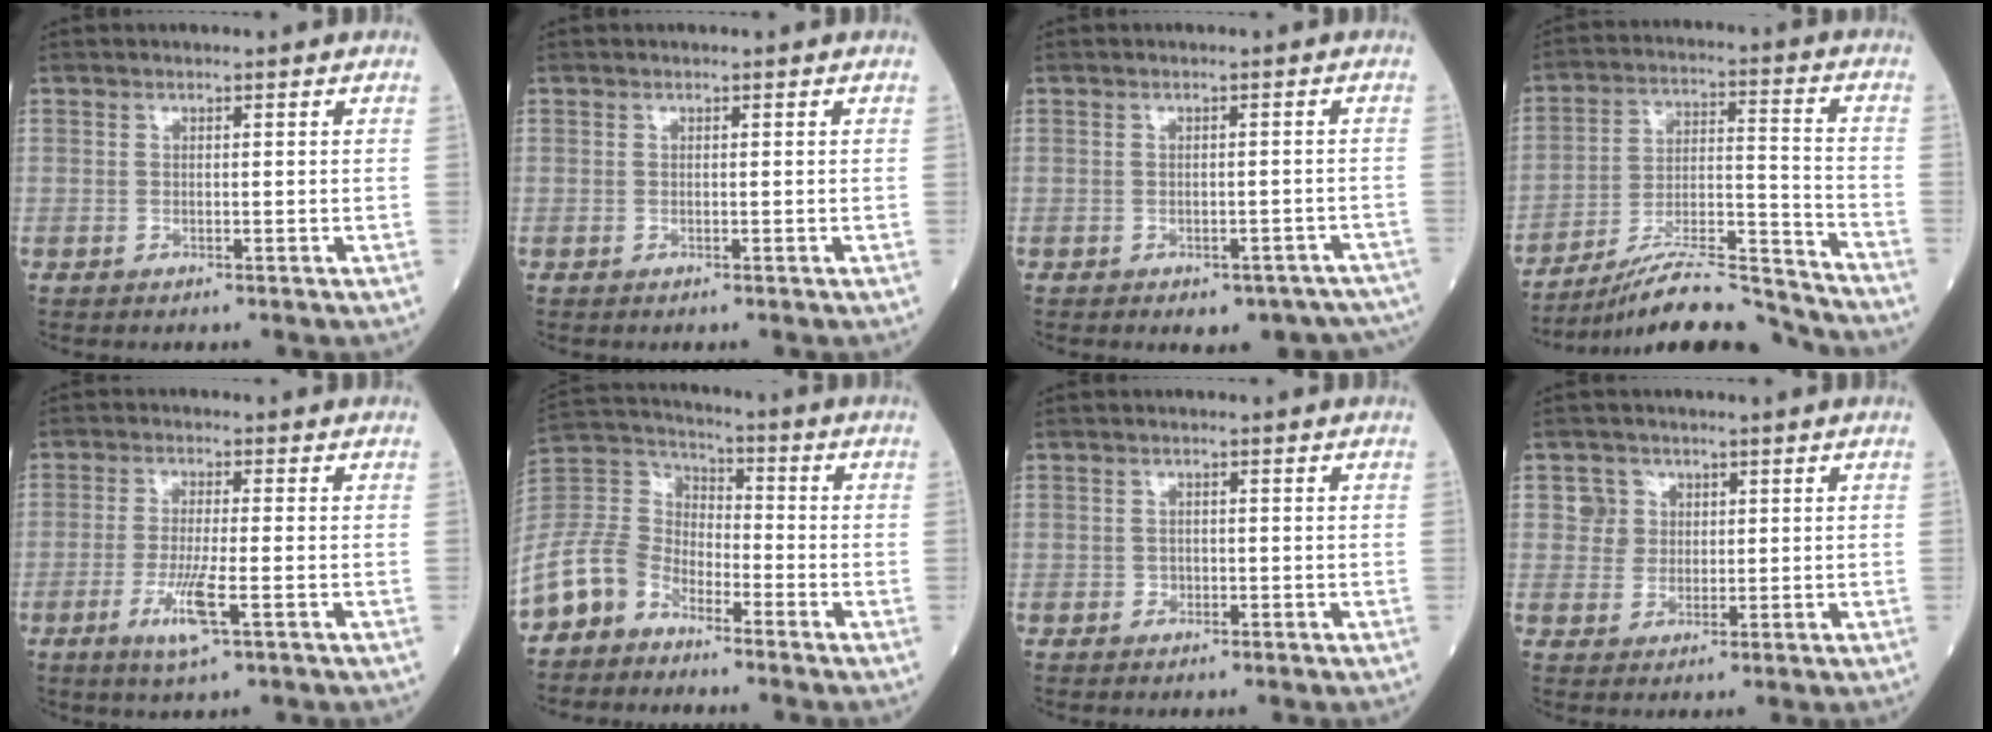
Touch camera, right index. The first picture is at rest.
{"total": 0.0}
{"total": 9.8, "force": [-7.8, 4.9, 3.5], "torque": [-0.029, 0.007, -0.083]}
{"total": 16.7, "force": [-15.7, 0.3, 5.6], "torque": [-0.105, 0.017, -0.263]}
{"total": 6.0, "force": [-2.3, 0.1, 5.5], "torque": [-0.111, -0.015, -0.042]}
{"total": 12.4, "force": [-8.7, 7.7, 4.2], "torque": [-0.114, 0.033, -0.176]}
{"total": 0.8, "force": [-0.2, 0.7, 0.1], "torque": [0.005, 0.003, -0.004]}
{"total": 3.5, "force": [1.3, 3.2, 0.1], "torque": [0.005, 0.005, 0.021]}